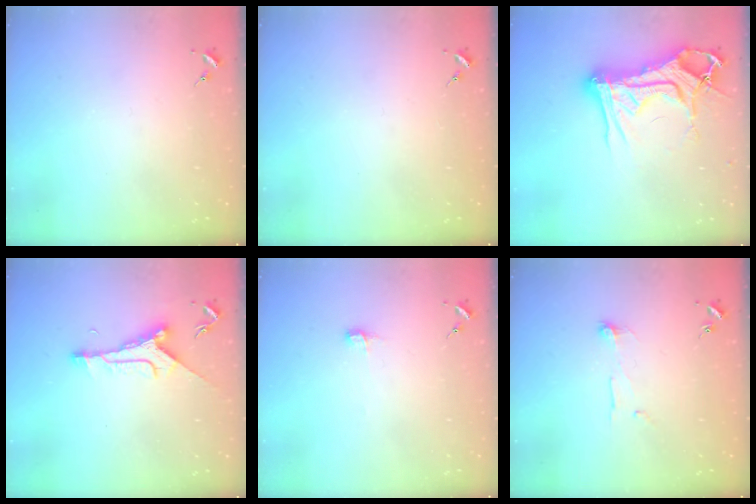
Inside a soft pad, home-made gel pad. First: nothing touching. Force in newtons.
{"total": 0.0}
{"total": 23.0, "press": 22.9, "slide": 2.5}
{"total": 8.6, "press": 8.6, "slide": 0.4}
{"total": 4.3, "press": 4.2, "slide": 0.5}
{"total": 6.2, "press": 6.2, "slide": 0.4}